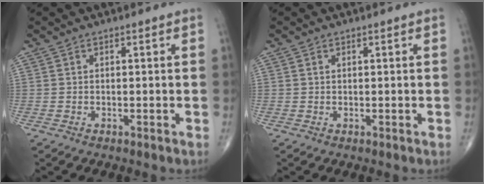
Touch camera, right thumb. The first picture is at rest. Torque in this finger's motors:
{"motor_torque": [-0.09, -0.08, -0.01, 0.32, -0.09]}